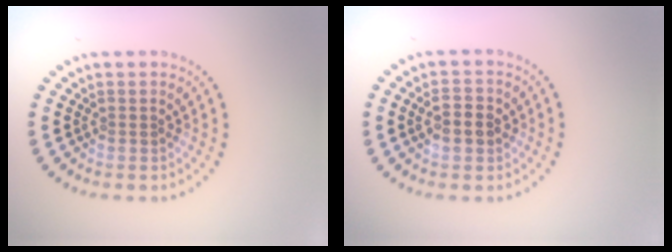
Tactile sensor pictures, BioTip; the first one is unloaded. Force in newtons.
{"total": 2.8, "press": 2.8, "slide": 0.1}